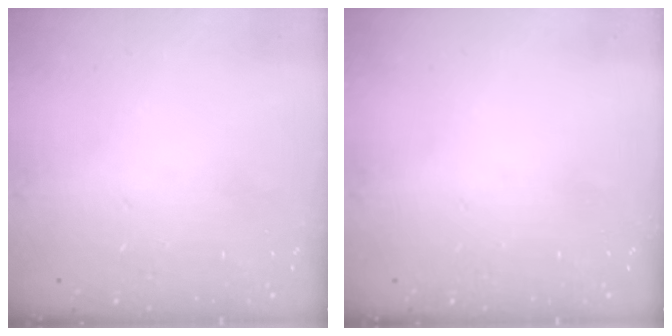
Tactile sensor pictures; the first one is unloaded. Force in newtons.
{"total": 0.0}